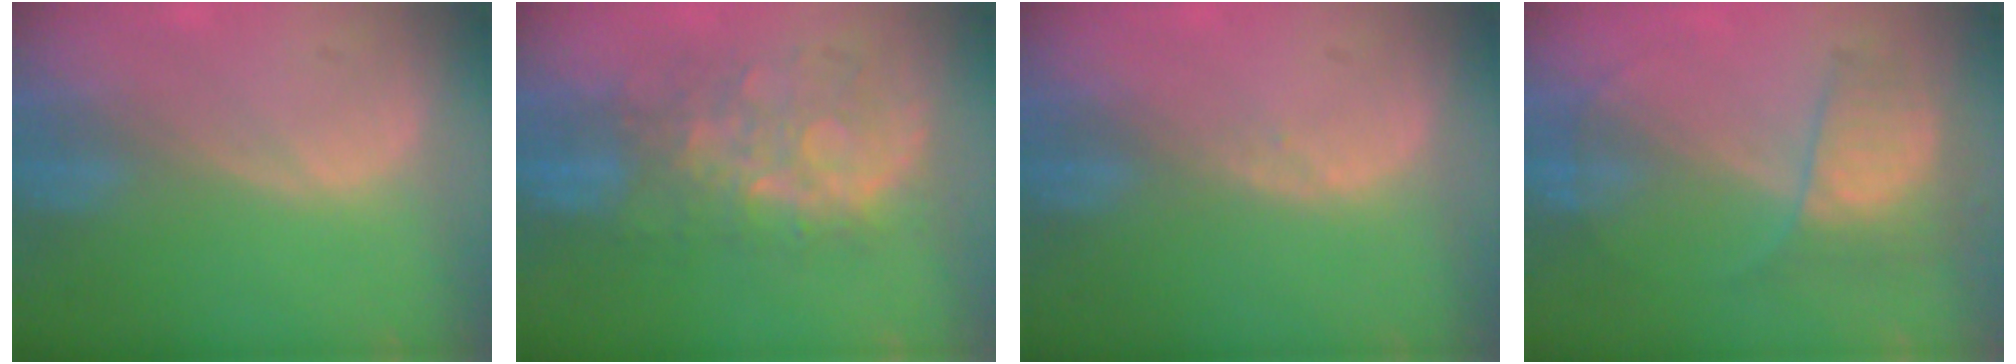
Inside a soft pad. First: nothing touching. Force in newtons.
{"total": 8.6, "press": 8.5, "slide": 1.5}
{"total": 0.7, "press": 0.5, "slide": 0.5}
{"total": 7.3, "press": 6.0, "slide": 4.0}